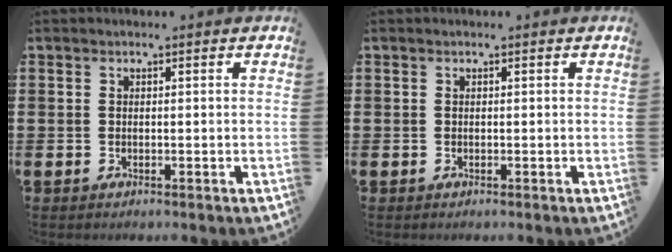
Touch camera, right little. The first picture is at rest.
{"total": 0.0}